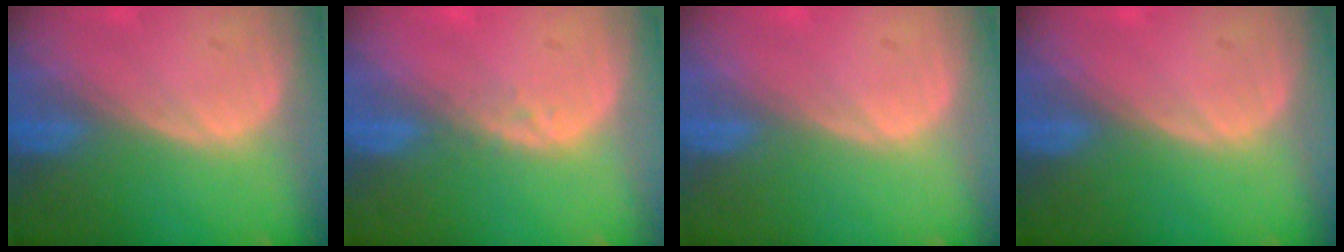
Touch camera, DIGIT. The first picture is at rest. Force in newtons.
{"total": 1.3, "press": 1.3, "slide": 0.2}
{"total": 0.0}
{"total": 0.0}